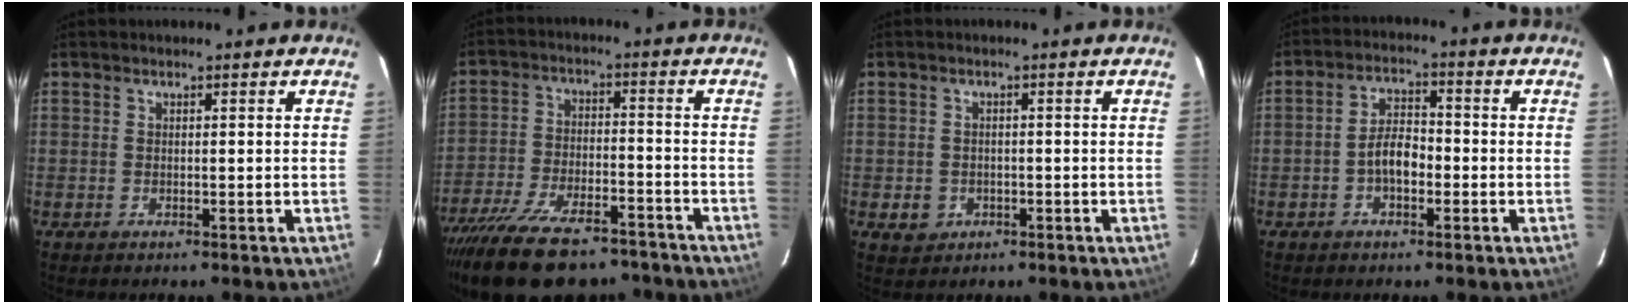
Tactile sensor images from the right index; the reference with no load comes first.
{"total": 22.5, "force": [-18.0, 8.1, 10.7], "torque": [-0.221, -0.023, -0.272]}
{"total": 3.4, "force": [-1.0, 3.2, 0.8], "torque": [-0.023, 0.004, -0.007]}
{"total": 4.9, "force": [-1.7, 2.4, 4.0], "torque": [-0.077, 0.011, -0.031]}